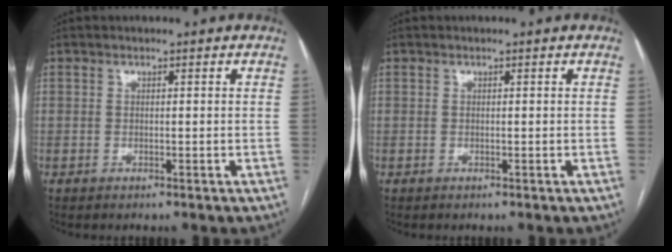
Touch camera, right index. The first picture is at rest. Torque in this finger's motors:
{"motor_torque": [0.00, 0.00, 0.00, 0.00]}